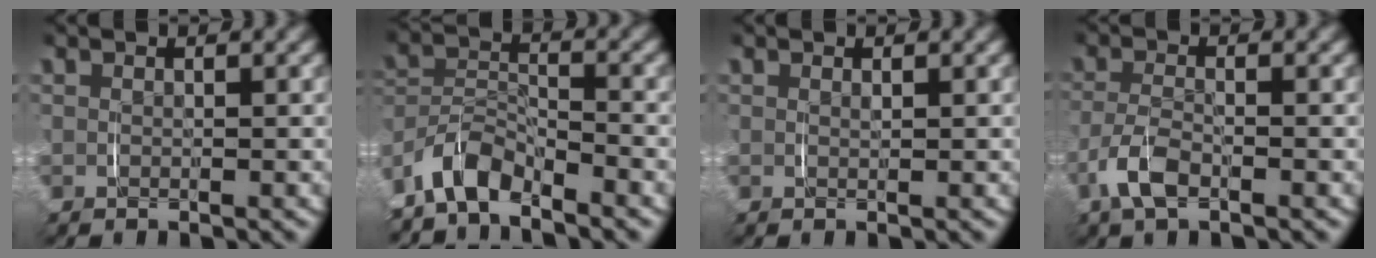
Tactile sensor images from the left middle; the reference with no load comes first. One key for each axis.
{"total": 4.8, "fx": -4.5, "fy": 1.4, "fz": 0.9, "tx": -0.024, "ty": 0.001, "tz": -0.090}
{"total": 0.0}
{"total": 2.8, "fx": -2.1, "fy": 0.6, "fz": 1.7, "tx": -0.046, "ty": -0.010, "tz": -0.035}